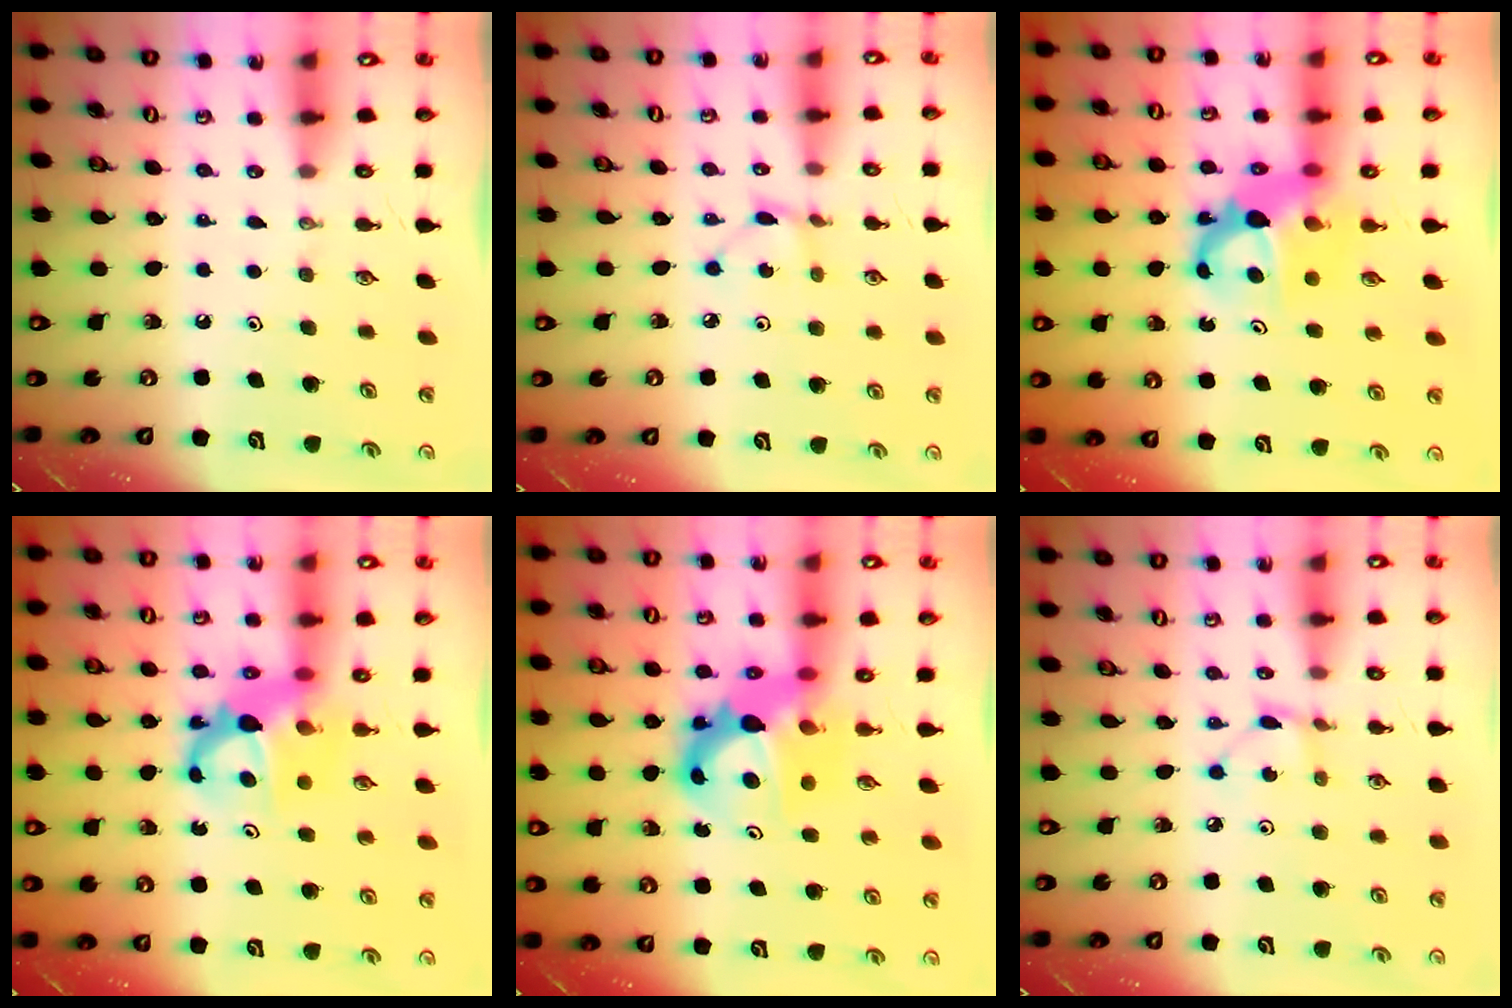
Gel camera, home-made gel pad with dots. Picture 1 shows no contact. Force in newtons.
{"total": 2.0, "press": 2.0, "slide": 0.2}
{"total": 7.1, "press": 7.1, "slide": 0.5}
{"total": 7.1, "press": 7.1, "slide": 0.5}
{"total": 10.5, "press": 10.4, "slide": 0.9}
{"total": 2.2, "press": 2.2, "slide": 0.1}